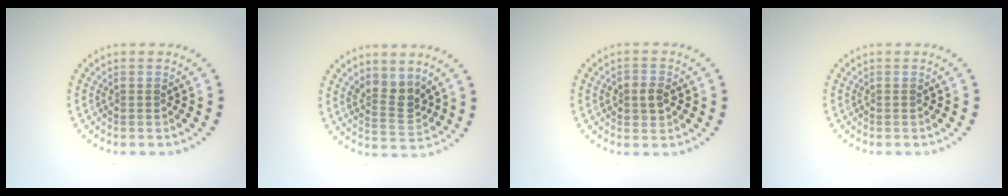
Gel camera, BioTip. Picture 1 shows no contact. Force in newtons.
{"total": 3.0, "press": 2.6, "slide": 1.4}
{"total": 2.0, "press": 2.0, "slide": 0.2}
{"total": 0.0}